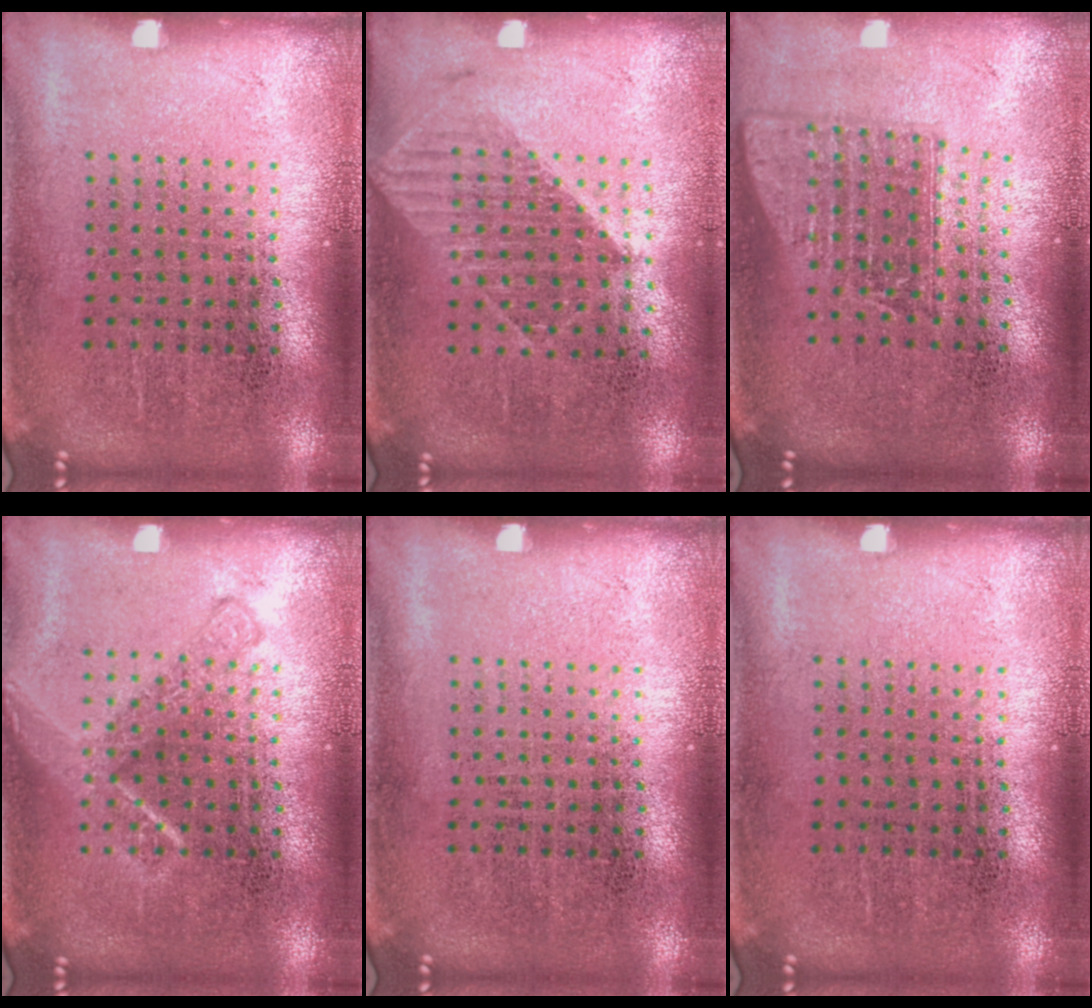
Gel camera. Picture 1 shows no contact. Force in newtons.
{"total": 1.2, "press": 1.1, "slide": 0.3}
{"total": 1.6, "press": 1.2, "slide": 1.0}
{"total": 2.4, "press": 2.4, "slide": 0.4}
{"total": 0.0}
{"total": 0.0}